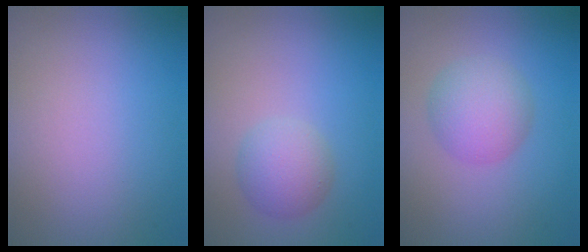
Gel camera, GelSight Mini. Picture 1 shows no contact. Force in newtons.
{"total": 2.9, "press": 2.9, "slide": 0.0}
{"total": 4.0, "press": 4.0, "slide": 0.1}